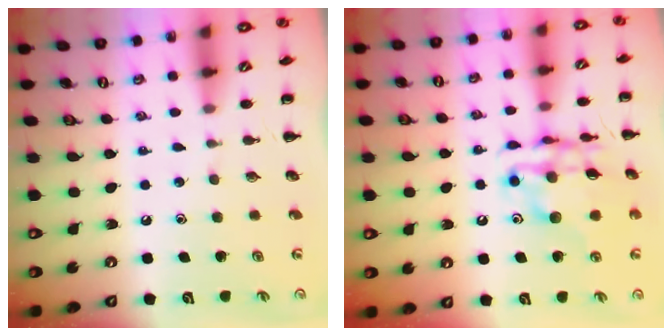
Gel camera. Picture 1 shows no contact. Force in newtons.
{"total": 15.4, "press": 15.3, "slide": 1.7}